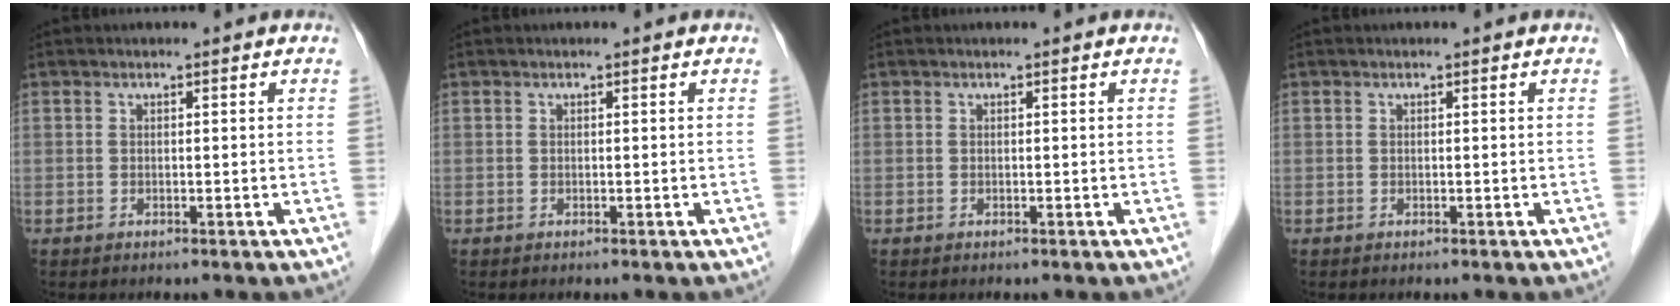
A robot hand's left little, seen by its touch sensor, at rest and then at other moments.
{"total": 0.0}
{"total": 0.0}
{"total": 0.0}